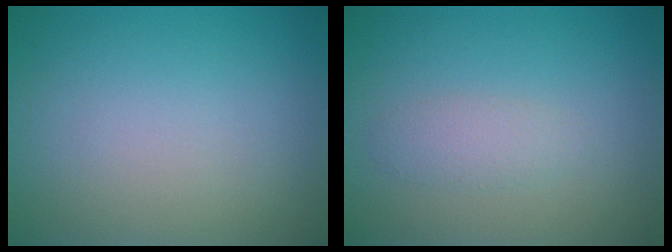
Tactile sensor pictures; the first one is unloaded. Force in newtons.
{"total": 1.5, "press": 1.5, "slide": 0.1}